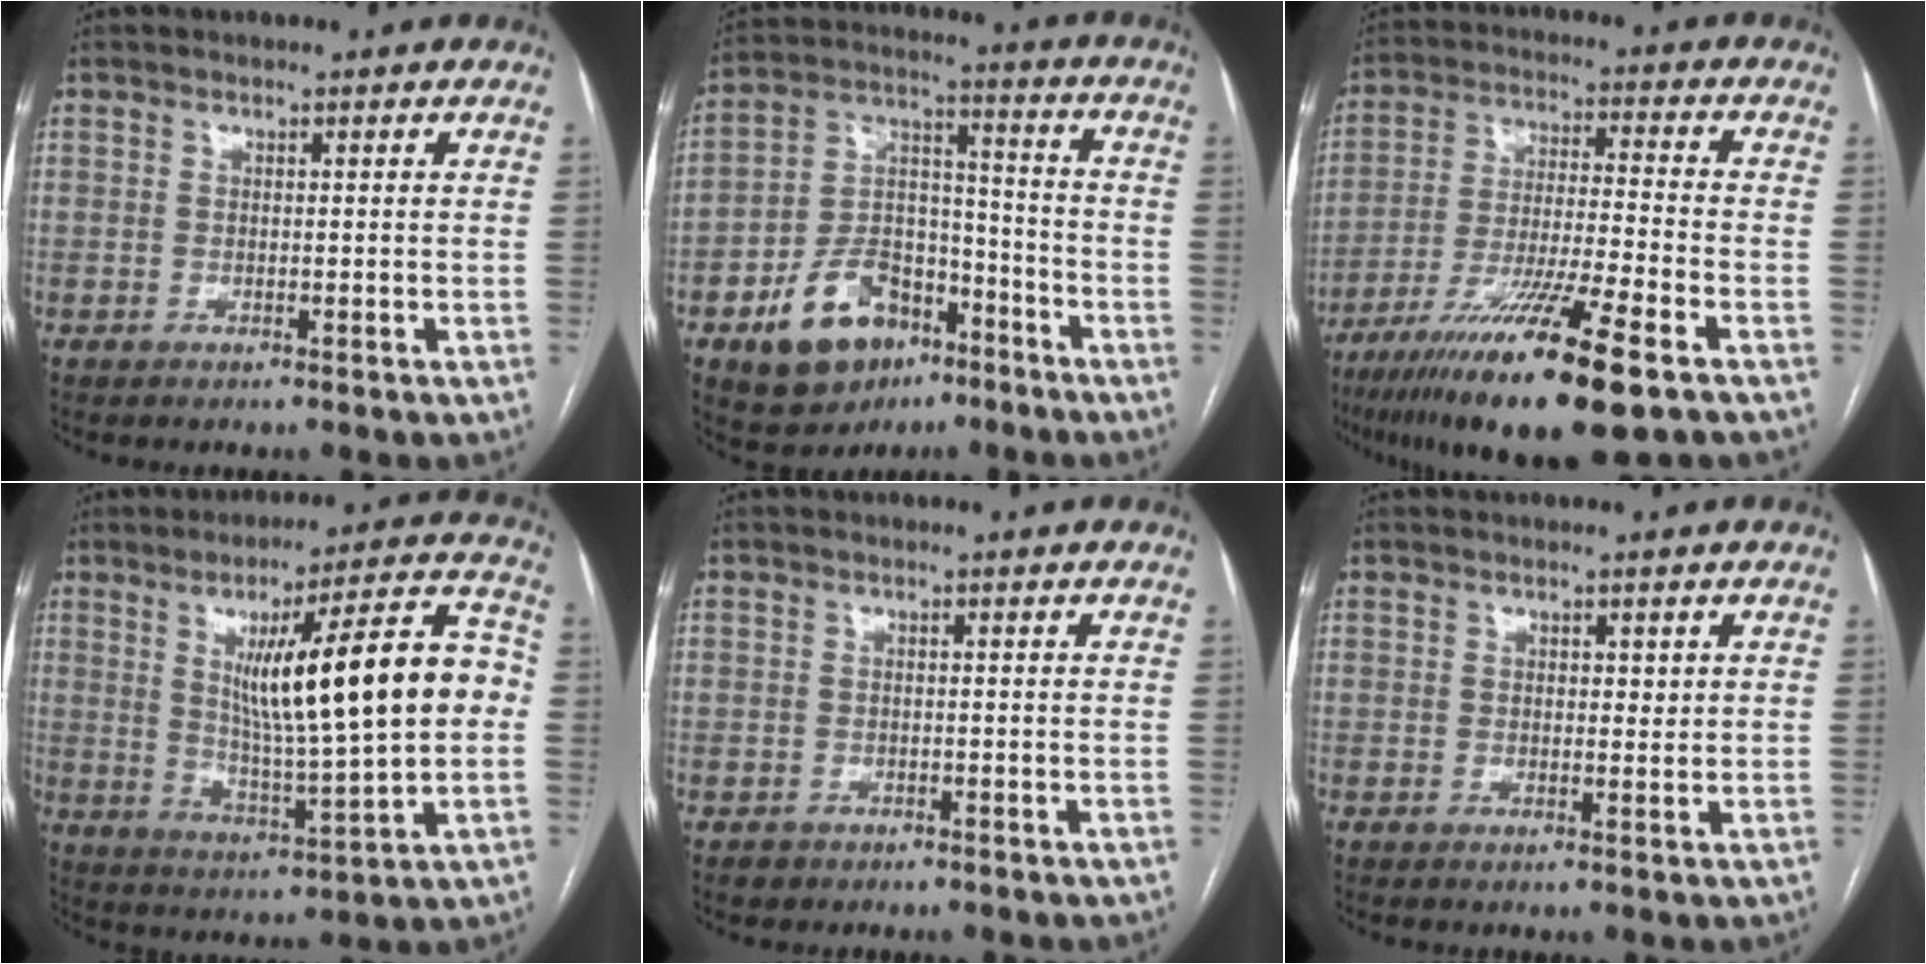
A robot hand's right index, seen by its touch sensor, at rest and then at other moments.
{"total": 14.4, "force": [-8.0, 8.5, 8.4], "torque": [-0.158, 0.022, -0.131]}
{"total": 17.8, "force": [-10.9, 0.7, 14.1], "torque": [-0.244, -0.045, -0.189]}
{"total": 19.7, "force": [2.3, 2.0, 19.4], "torque": [-0.298, 0.020, 0.038]}
{"total": 1.5, "force": [-0.9, 1.2, -0.1], "torque": [-0.003, 0.005, -0.013]}
{"total": 1.7, "force": [0.6, 0.9, 1.3], "torque": [-0.016, -0.001, 0.008]}